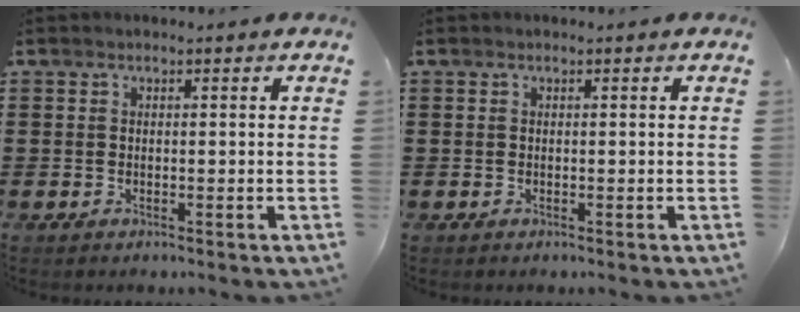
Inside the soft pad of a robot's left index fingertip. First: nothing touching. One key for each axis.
{"total": 0.0}